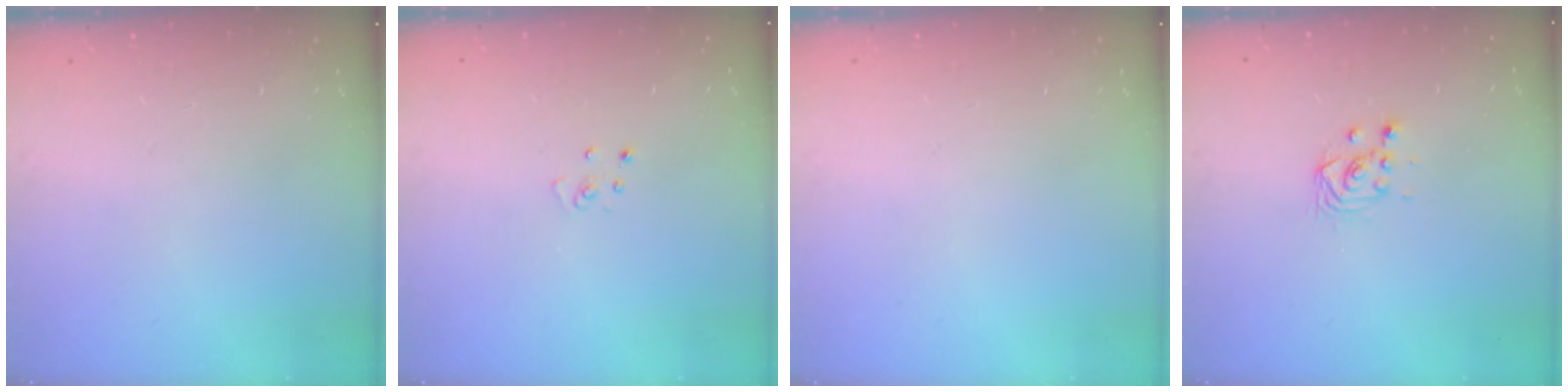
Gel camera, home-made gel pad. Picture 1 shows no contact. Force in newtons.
{"total": 2.5, "press": 2.5, "slide": 0.3}
{"total": 0.0}
{"total": 3.2, "press": 2.9, "slide": 1.4}